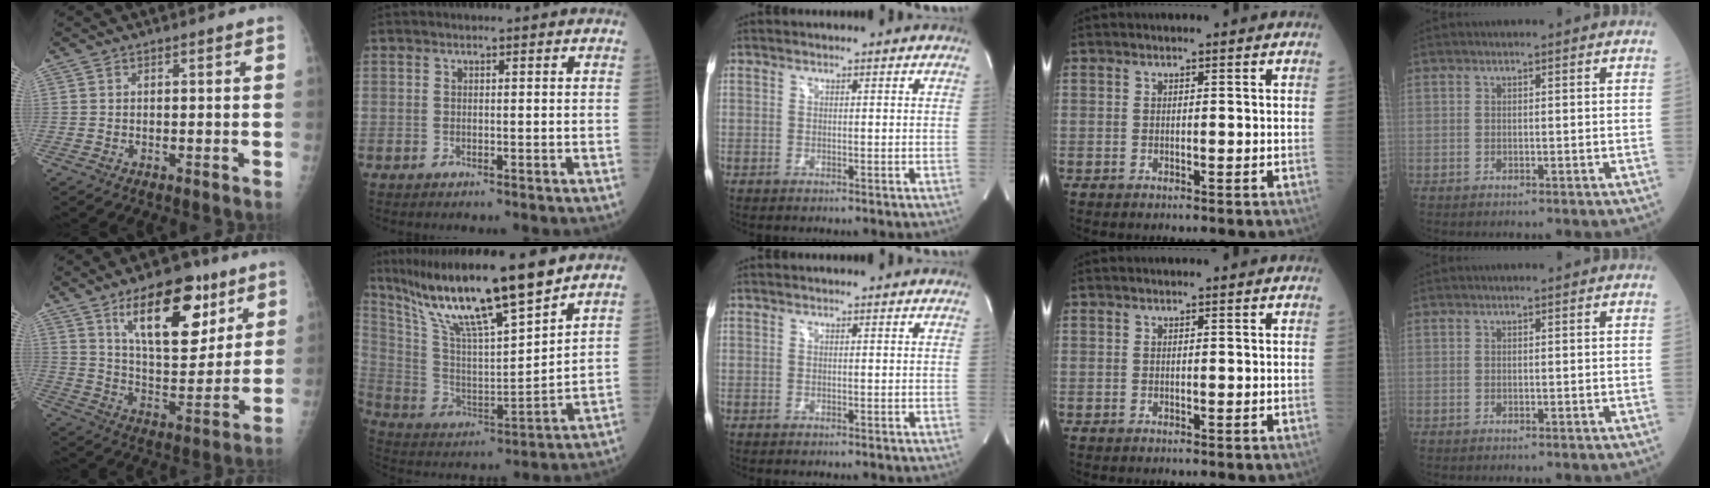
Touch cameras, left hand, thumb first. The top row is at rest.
{"thumb": {"total": 18.7, "force": [10.1, 8.7, 13.2], "torque": [-0.153, -0.054, 0.167]}, "index": {"total": 17.8, "force": [14.0, 0.7, 10.9], "torque": [-0.200, -0.001, 0.260]}}